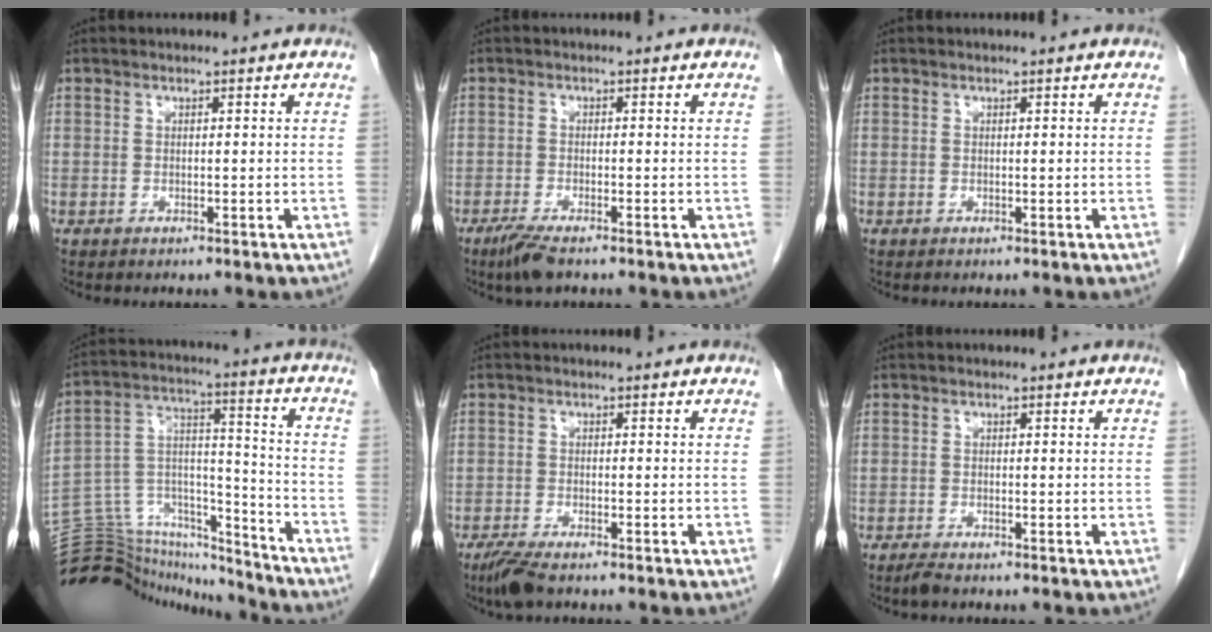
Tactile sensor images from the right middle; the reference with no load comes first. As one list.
[{"total": 3.8, "force": [-2.8, 0.5, 2.5], "torque": [-0.056, -0.010, -0.052]}, {"total": 0.0}, {"total": 23.7, "force": [-22.7, 5.1, 4.8], "torque": [-0.126, 0.040, -0.357]}, {"total": 3.6, "force": [-2.8, 0.5, 2.2], "torque": [-0.049, -0.010, -0.053]}, {"total": 1.3, "force": [-1.1, 0.0, 0.6], "torque": [-0.023, -0.005, -0.022]}]